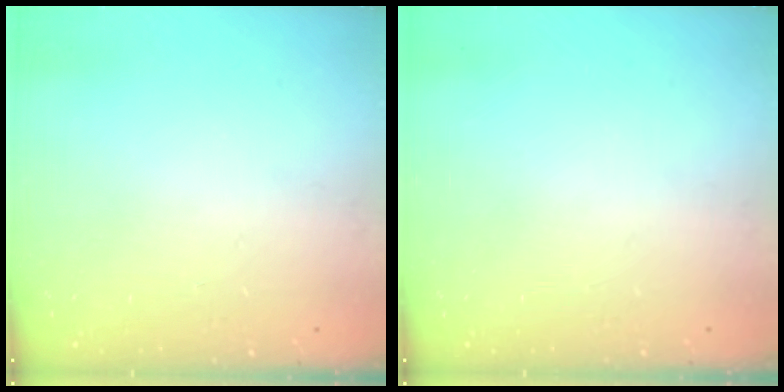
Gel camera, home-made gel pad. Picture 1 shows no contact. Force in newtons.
{"total": 0.0}